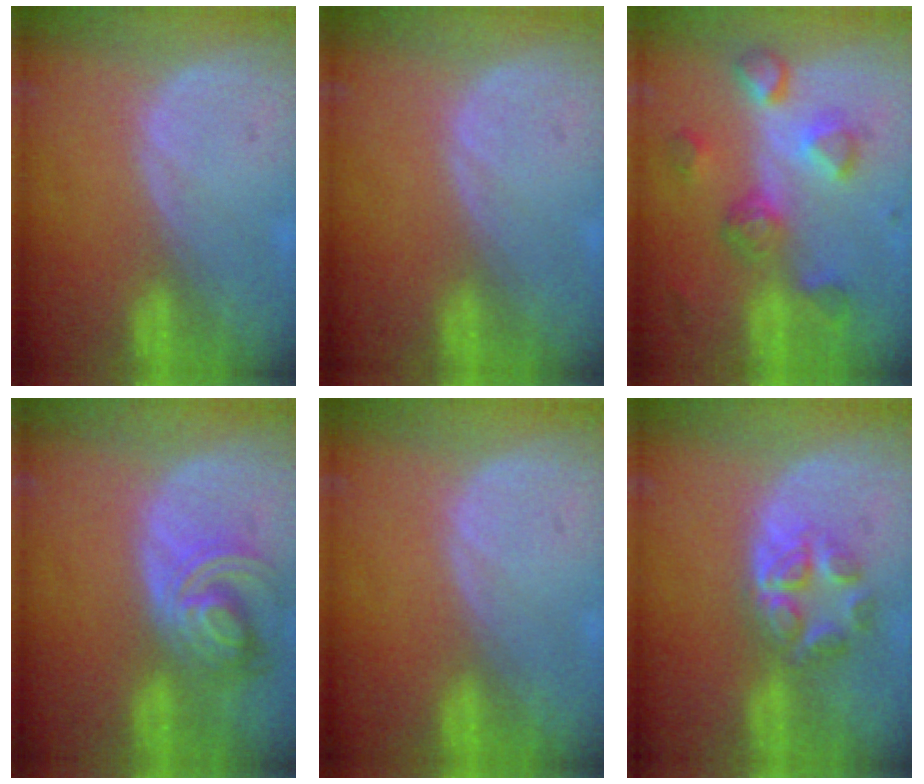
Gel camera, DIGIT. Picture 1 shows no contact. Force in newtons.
{"total": 0.0}
{"total": 8.0, "press": 7.3, "slide": 3.1}
{"total": 7.8, "press": 6.8, "slide": 3.7}
{"total": 0.0}
{"total": 5.3, "press": 5.1, "slide": 1.5}